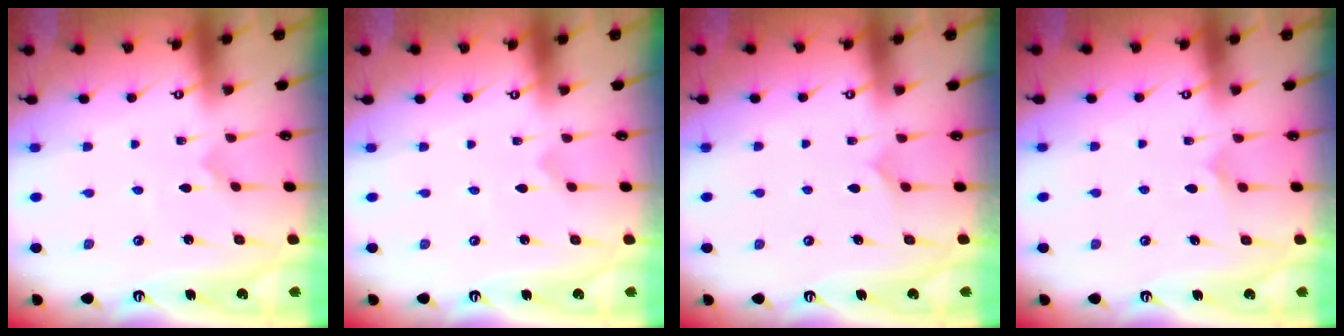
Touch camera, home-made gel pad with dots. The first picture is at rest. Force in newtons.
{"total": 0.0}
{"total": 3.9, "press": 3.9, "slide": 0.4}
{"total": 4.4, "press": 4.4, "slide": 0.2}